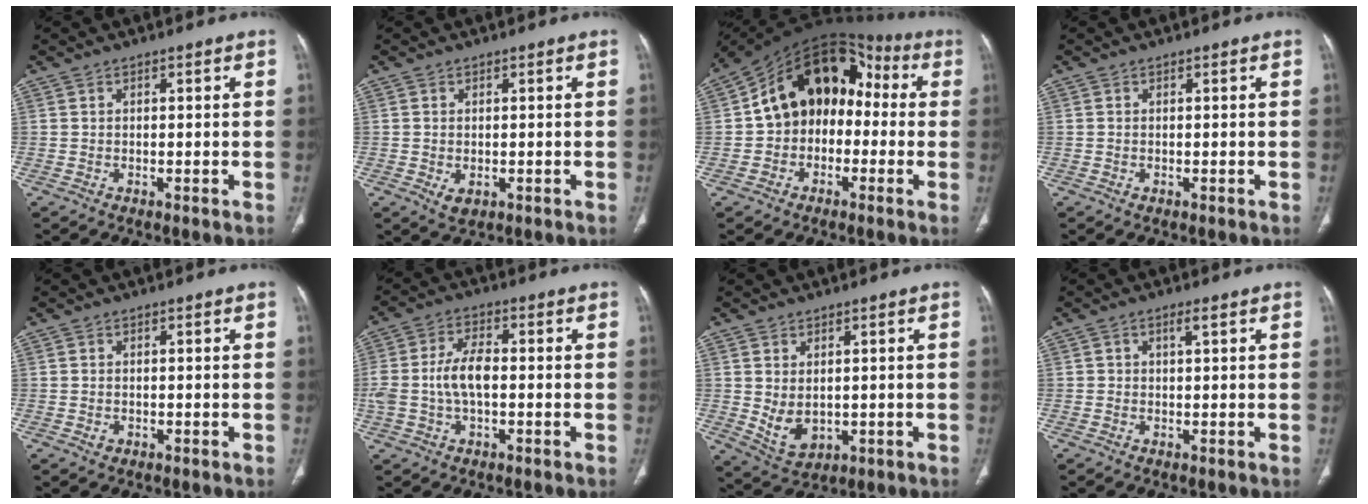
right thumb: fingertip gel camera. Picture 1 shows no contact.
{"total": 2.6, "force": [-0.5, 1.8, 1.8], "torque": [-0.030, -0.004, -0.002]}
{"total": 17.0, "force": [0.0, 12.5, 11.5], "torque": [-0.139, 0.056, -0.017]}
{"total": 0.0}
{"total": 1.1, "force": [-0.3, 1.0, 0.5], "torque": [-0.010, 0.003, -0.002]}
{"total": 7.5, "force": [-0.7, 3.9, 6.4], "torque": [-0.141, 0.020, -0.014]}
{"total": 6.2, "force": [0.2, 4.3, 4.5], "torque": [-0.074, -0.011, 0.026]}
{"total": 1.5, "force": [0.6, 0.6, 1.3], "torque": [-0.024, 0.003, 0.011]}